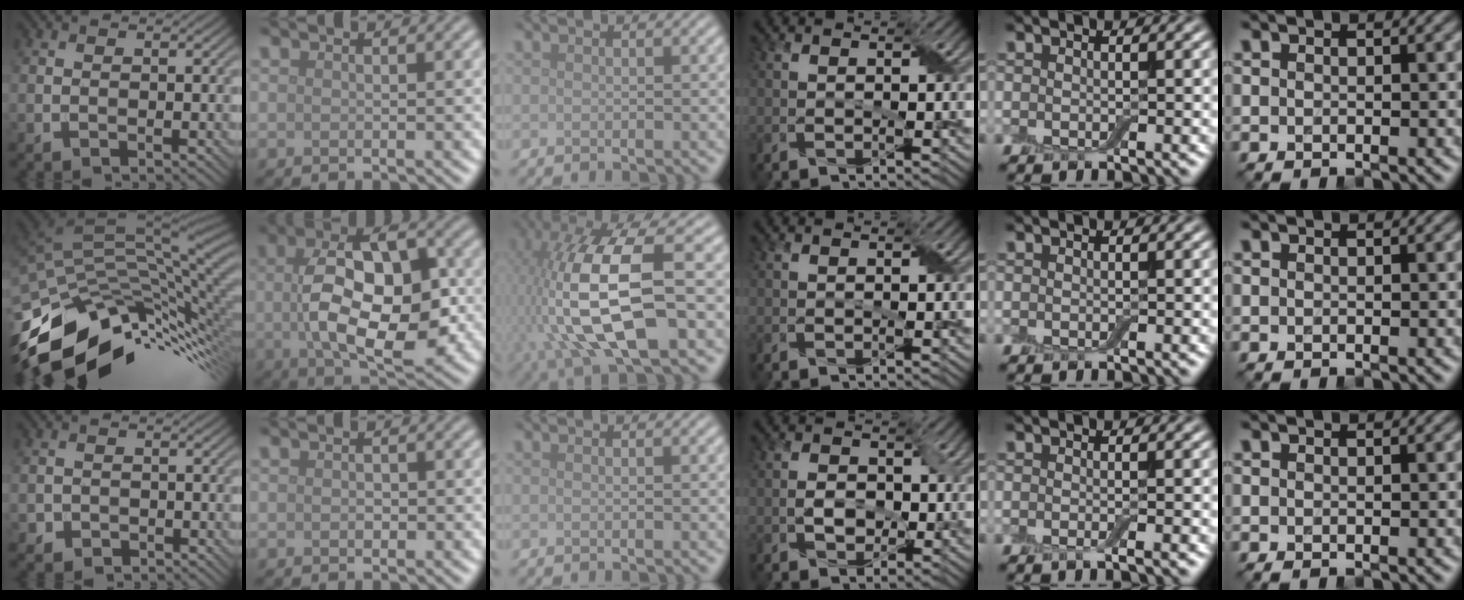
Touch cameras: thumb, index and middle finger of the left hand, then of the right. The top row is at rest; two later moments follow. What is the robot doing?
{"motion": "peel", "object": "aluminum foil"}